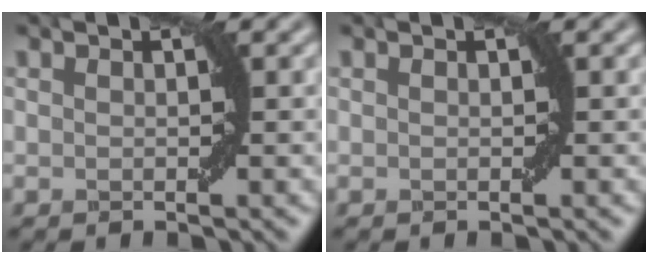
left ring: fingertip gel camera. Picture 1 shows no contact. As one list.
[{"total": 0.0}]